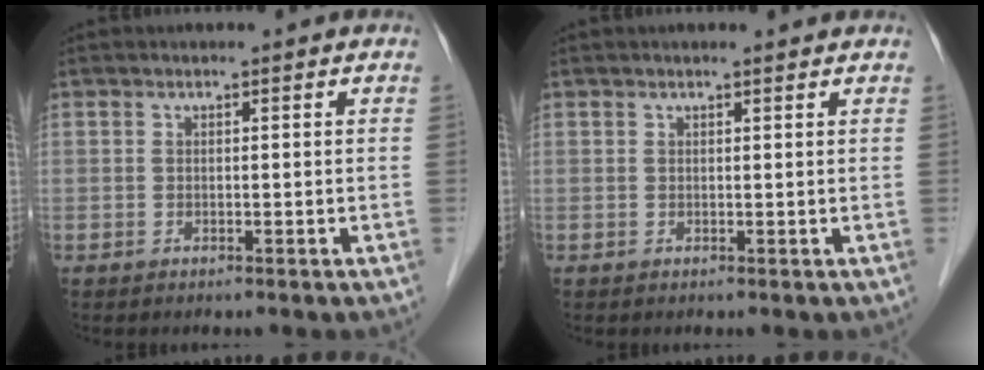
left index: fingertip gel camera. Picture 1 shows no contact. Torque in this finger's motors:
{"motor_torque": [-0.02, 0.01, -0.05, 0.01]}